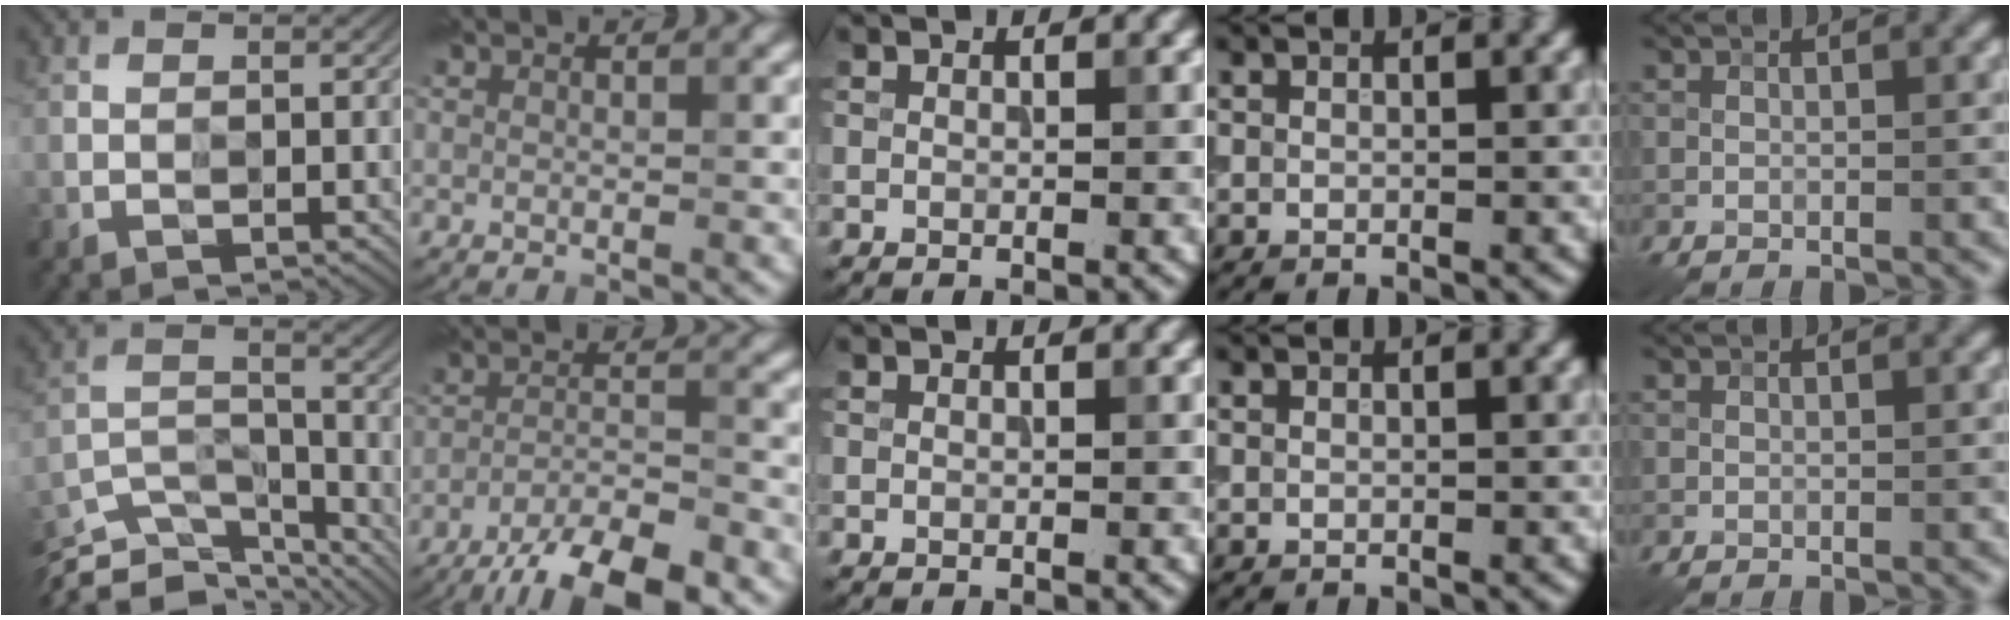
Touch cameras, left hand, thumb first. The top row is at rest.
{"thumb": {"total": 11.3, "force": [-10.9, 1.9, 2.2], "torque": [-0.045, -0.007, -0.188]}, "index": {"total": 9.1, "force": [-7.0, 2.2, 5.5], "torque": [-0.086, -0.005, -0.120]}}